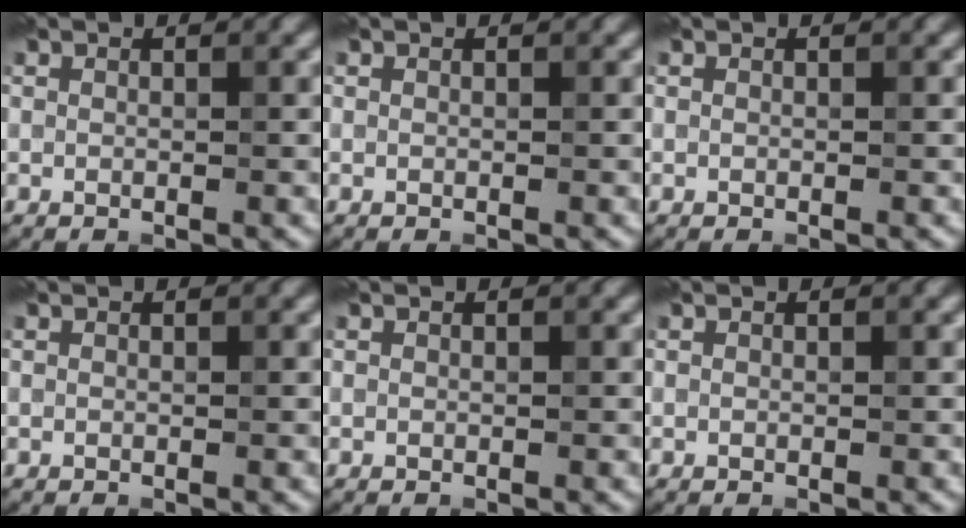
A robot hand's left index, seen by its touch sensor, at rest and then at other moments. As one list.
[{"total": 0.0}, {"total": 0.0}, {"total": 0.0}, {"total": 0.0}, {"total": 0.0}]